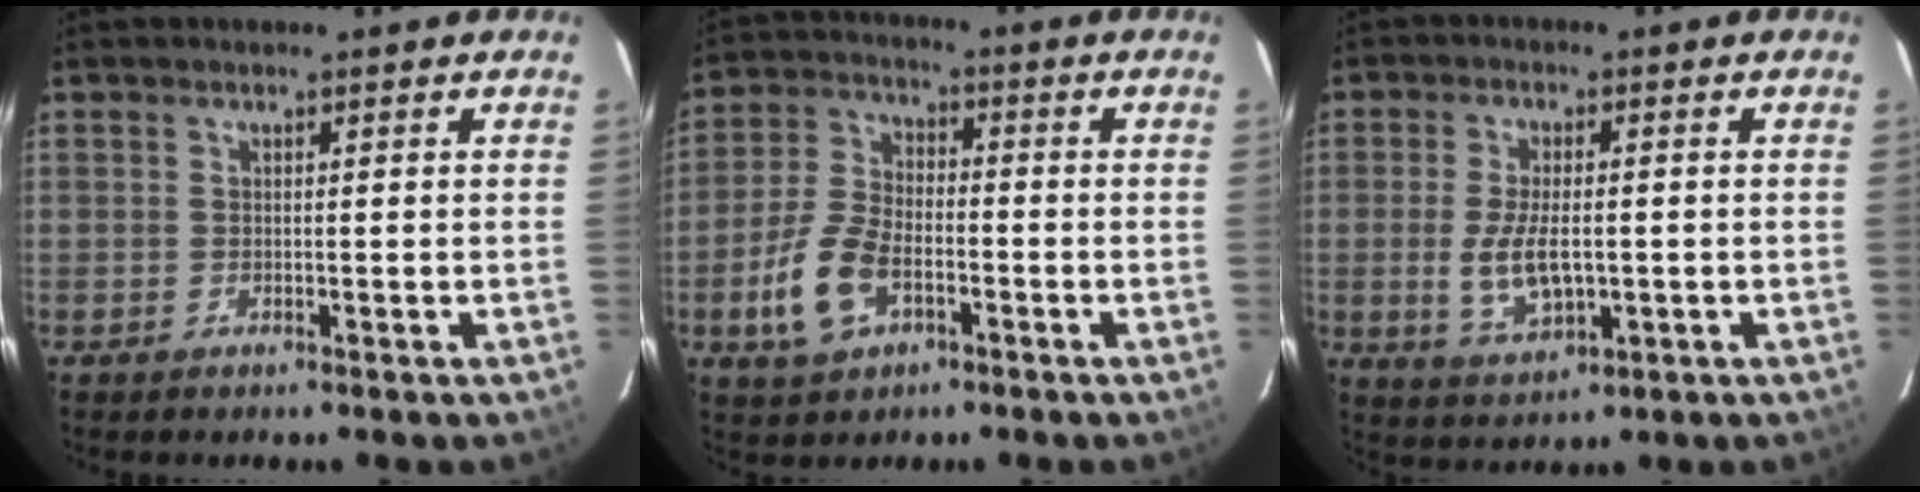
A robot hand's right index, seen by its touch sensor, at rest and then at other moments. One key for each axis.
{"total": 10.6, "fx": -4.4, "fy": 6.2, "fz": 7.4, "tx": -0.171, "ty": 0.003, "tz": -0.080}
{"total": 8.2, "fx": -1.0, "fy": 3.8, "fz": 7.2, "tx": -0.147, "ty": -0.009, "tz": -0.012}